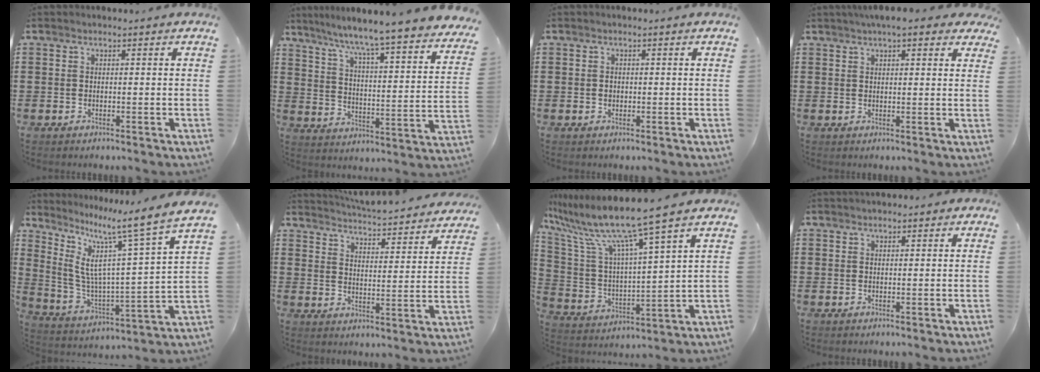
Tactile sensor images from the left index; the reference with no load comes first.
{"total": 5.6, "force": [4.8, -1.3, 2.5], "torque": [-0.072, -0.056, 0.069]}
{"total": 0.8, "force": [-0.1, 0.7, 0.4], "torque": [-0.011, 0.003, -0.002]}
{"total": 4.0, "force": [3.0, 0.8, 2.4], "torque": [-0.048, -0.001, 0.053]}
{"total": 10.0, "force": [7.5, 0.4, 6.5], "torque": [-0.156, -0.075, 0.110]}
{"total": 4.3, "force": [4.3, -0.4, 0.4], "torque": [-0.032, -0.039, 0.068]}
{"total": 10.8, "force": [8.6, -0.6, 6.5], "torque": [-0.163, -0.059, 0.136]}
{"total": 0.9, "force": [0.8, 0.4, 0.3], "torque": [-0.008, 0.003, 0.015]}